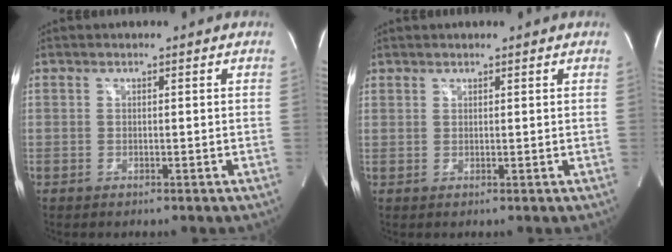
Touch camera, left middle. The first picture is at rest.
{"total": 0.8, "force": [0.7, 0.4, 0.0], "torque": [0.001, 0.002, 0.011]}